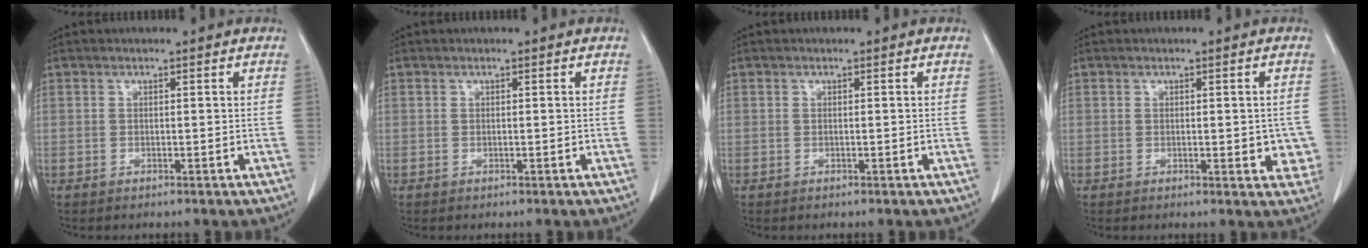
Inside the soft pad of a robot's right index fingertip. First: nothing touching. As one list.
[{"total": 0.0}, {"total": 0.0}, {"total": 3.8, "force": [-0.5, 1.7, 3.3], "torque": [-0.024, -0.002, -0.005]}]